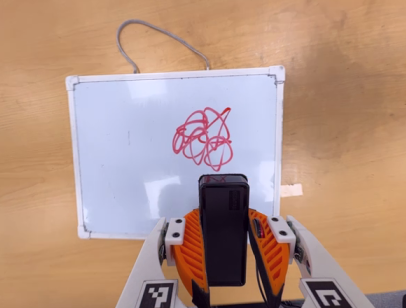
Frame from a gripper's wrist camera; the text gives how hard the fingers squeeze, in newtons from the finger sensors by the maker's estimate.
{"total": 4.1, "left": 2.9, "right": 5.4}